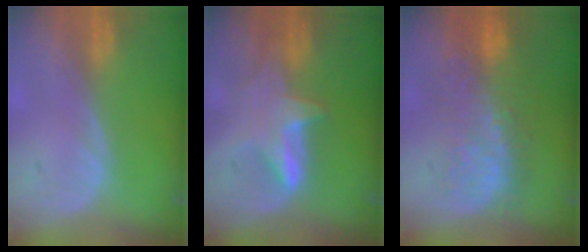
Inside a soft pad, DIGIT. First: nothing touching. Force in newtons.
{"total": 5.8, "press": 5.8, "slide": 0.8}
{"total": 11.1, "press": 9.7, "slide": 5.5}